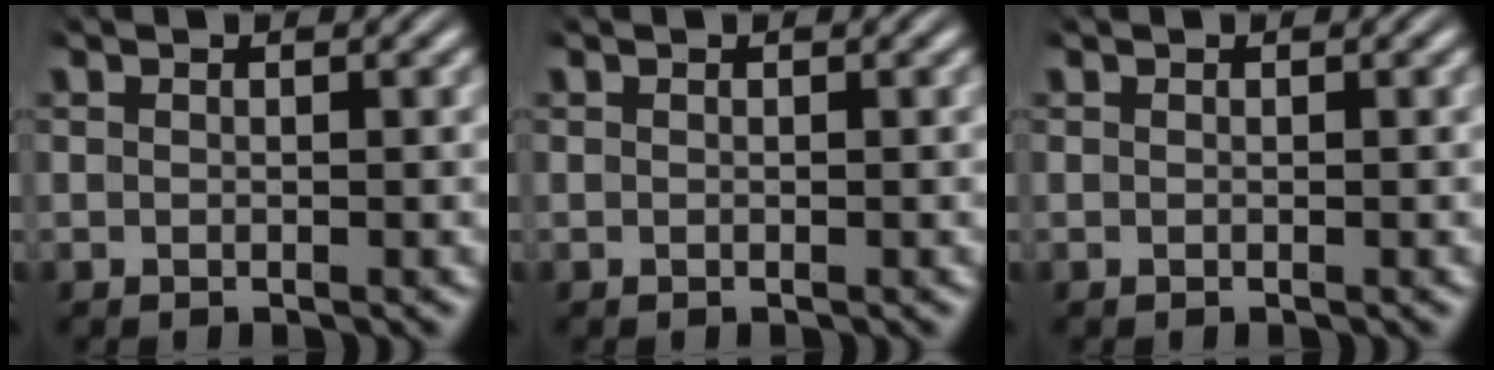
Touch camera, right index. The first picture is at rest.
{"total": 0.0}
{"total": 0.0}